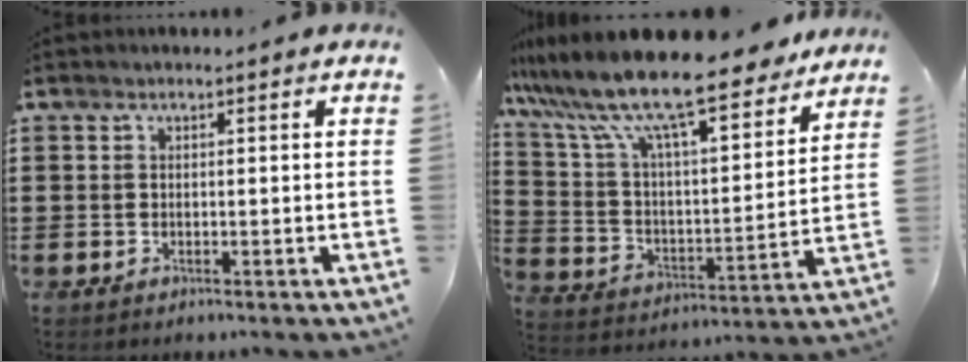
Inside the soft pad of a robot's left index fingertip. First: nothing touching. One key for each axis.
{"total": 13.7, "fx": 11.5, "fy": 1.1, "fz": 7.5, "tx": -0.185, "ty": -0.068, "tz": 0.196}